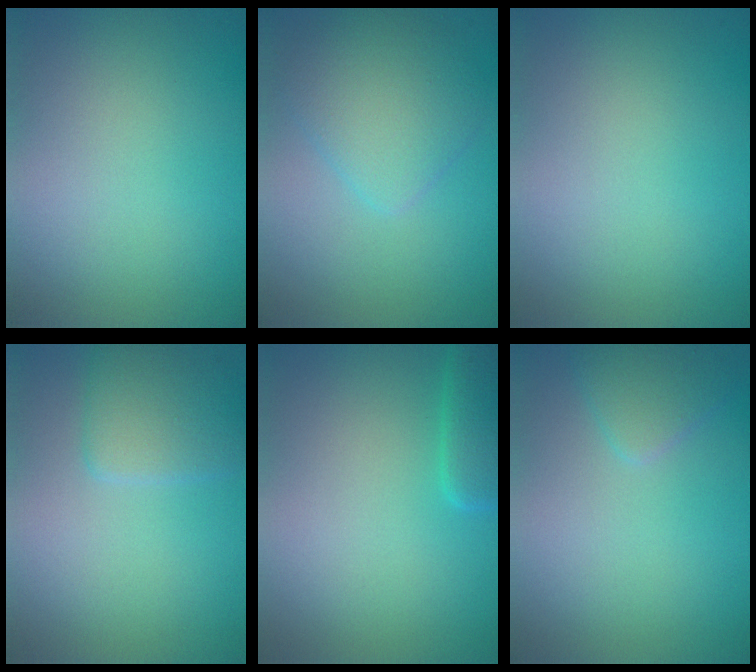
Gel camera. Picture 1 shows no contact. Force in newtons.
{"total": 3.8, "press": 3.8, "slide": 0.1}
{"total": 0.0}
{"total": 2.8, "press": 2.8, "slide": 0.1}
{"total": 2.9, "press": 2.9, "slide": 0.2}
{"total": 1.9, "press": 1.9, "slide": 0.2}